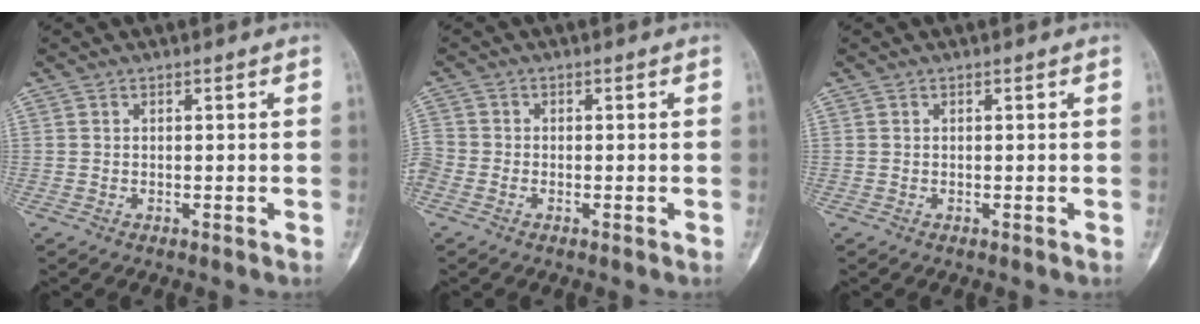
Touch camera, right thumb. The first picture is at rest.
{"total": 3.7, "force": [-1.5, 2.8, 1.8], "torque": [-0.054, 0.004, -0.034]}
{"total": 0.0}